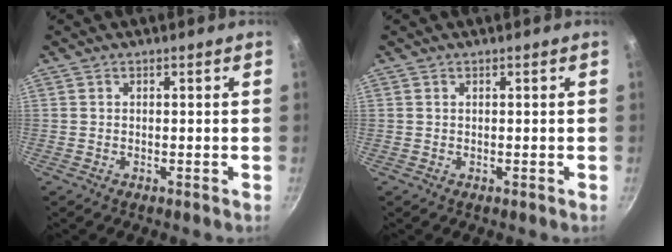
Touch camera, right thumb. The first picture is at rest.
{"total": 0.0}